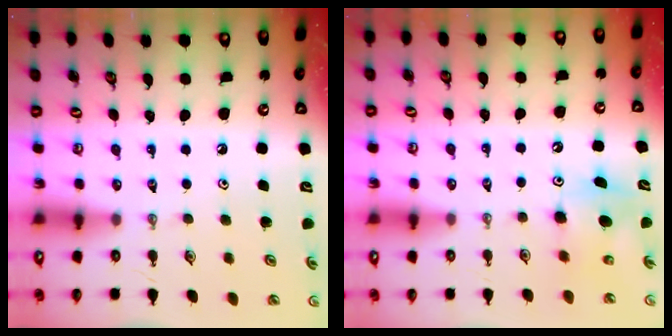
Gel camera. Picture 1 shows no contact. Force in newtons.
{"total": 7.9, "press": 7.9, "slide": 0.8}